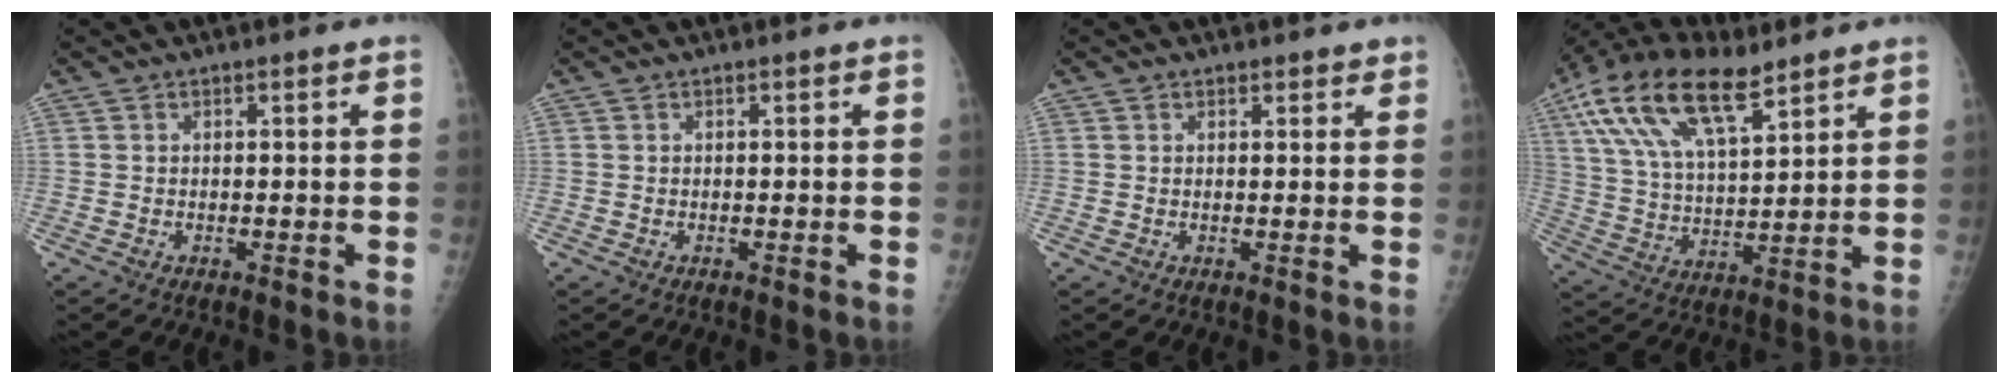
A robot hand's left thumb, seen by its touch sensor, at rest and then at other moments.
{"total": 0.0}
{"total": 1.2, "force": [0.9, 0.8, 0.0], "torque": [0.019, -0.005, 0.006]}
{"total": 18.7, "force": [10.8, 7.9, 13.2], "torque": [-0.239, -0.017, 0.203]}